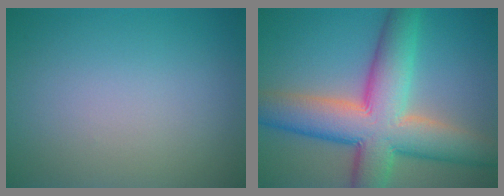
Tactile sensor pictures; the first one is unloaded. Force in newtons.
{"total": 11.3, "press": 11.3, "slide": 0.5}